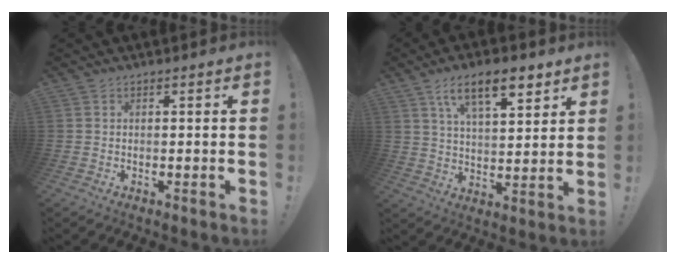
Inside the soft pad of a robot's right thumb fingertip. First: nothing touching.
{"total": 12.9, "force": [7.5, 4.7, 9.4], "torque": [-0.145, -0.027, 0.126]}